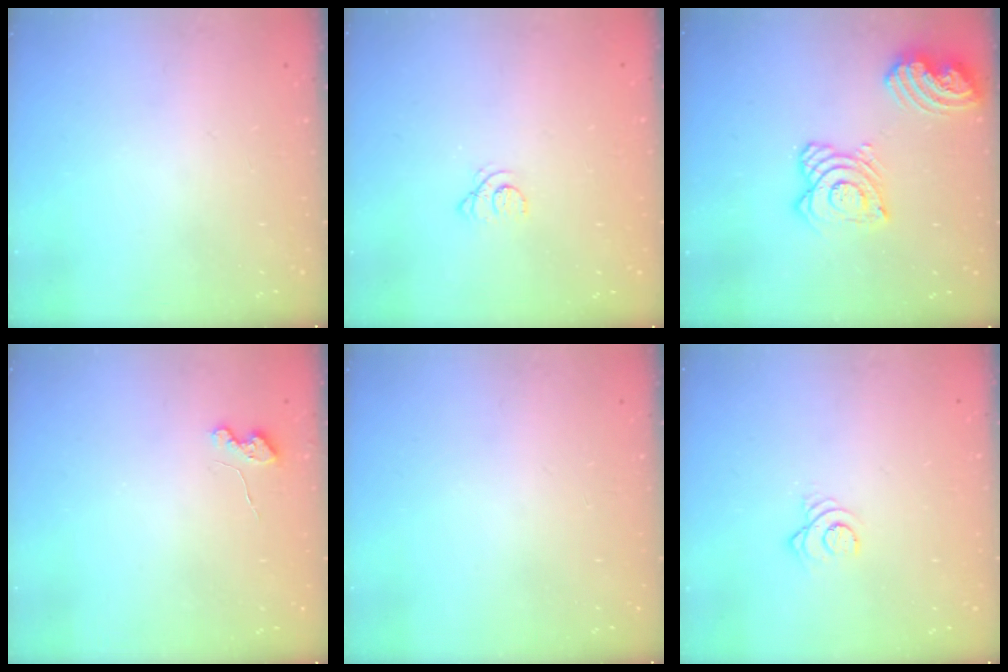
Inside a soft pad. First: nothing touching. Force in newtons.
{"total": 1.6, "press": 1.6, "slide": 0.2}
{"total": 16.3, "press": 16.1, "slide": 2.3}
{"total": 3.6, "press": 3.6, "slide": 0.5}
{"total": 0.0}
{"total": 3.5, "press": 3.5, "slide": 0.2}